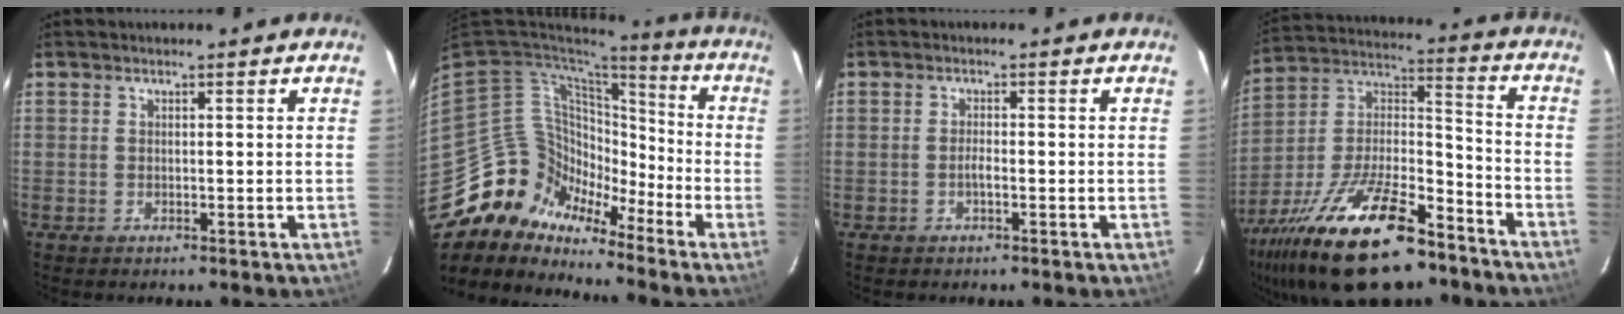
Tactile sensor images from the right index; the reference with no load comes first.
{"total": 13.0, "force": [-10.7, 7.2, 1.3], "torque": [-0.029, 0.041, -0.207]}
{"total": 1.4, "force": [-0.7, 0.2, 1.2], "torque": [-0.025, 0.002, -0.014]}
{"total": 27.8, "force": [-18.4, 10.3, 18.1], "torque": [-0.350, -0.014, -0.300]}